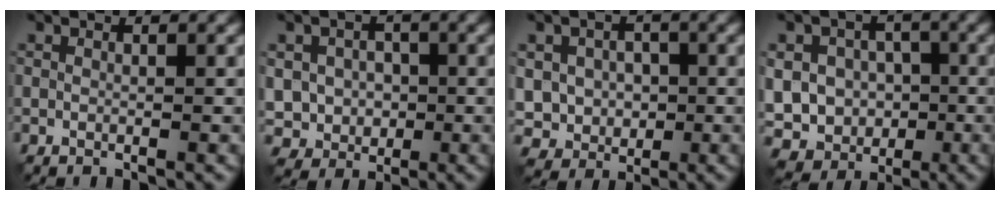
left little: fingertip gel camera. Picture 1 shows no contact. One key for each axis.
{"total": 4.8, "fx": 0.0, "fy": 4.3, "fz": 2.1, "tx": -0.034, "ty": 0.000, "tz": -0.014}
{"total": 5.1, "fx": 0.2, "fy": 4.4, "fz": 2.5, "tx": -0.045, "ty": 0.001, "tz": -0.006}
{"total": 10.0, "fx": -1.3, "fy": 8.8, "fz": 4.4, "tx": -0.090, "ty": 0.012, "tz": -0.050}